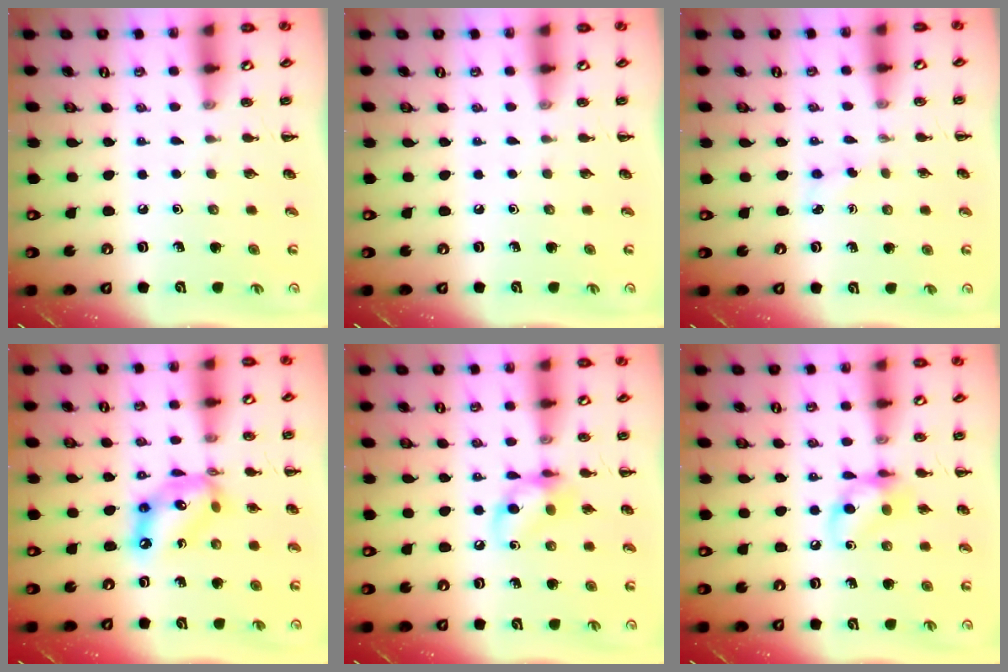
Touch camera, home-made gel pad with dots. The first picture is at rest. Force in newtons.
{"total": 0.0}
{"total": 2.8, "press": 2.7, "slide": 0.8}
{"total": 12.9, "press": 12.5, "slide": 3.2}
{"total": 10.2, "press": 10.1, "slide": 1.0}
{"total": 10.2, "press": 10.1, "slide": 1.0}